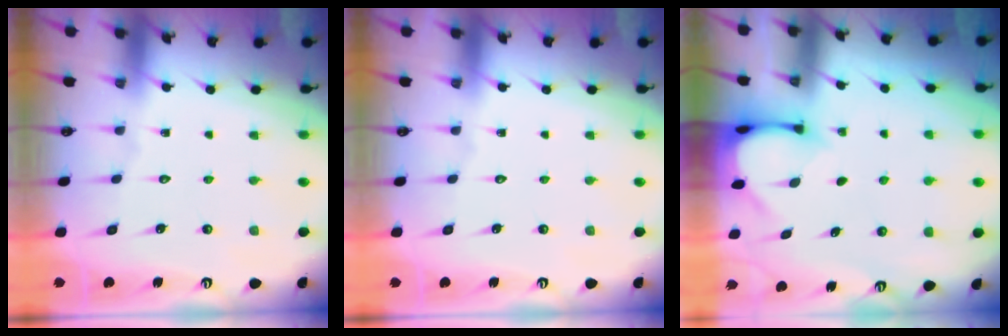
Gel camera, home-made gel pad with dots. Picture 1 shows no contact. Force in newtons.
{"total": 0.0}
{"total": 3.3, "press": 3.3, "slide": 0.3}